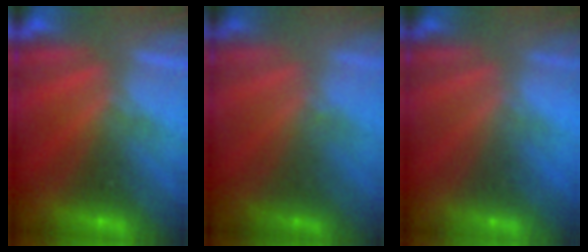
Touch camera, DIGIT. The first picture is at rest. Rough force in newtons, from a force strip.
{"total": 1.8}
{"total": 2.5}